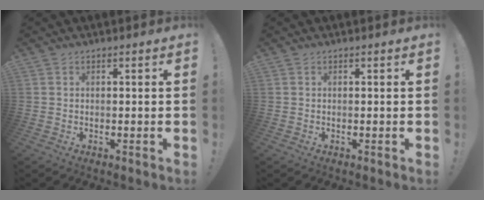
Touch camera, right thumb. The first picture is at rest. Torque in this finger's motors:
{"motor_torque": [-0.10, -0.11, 0.19, -0.03, -0.05]}